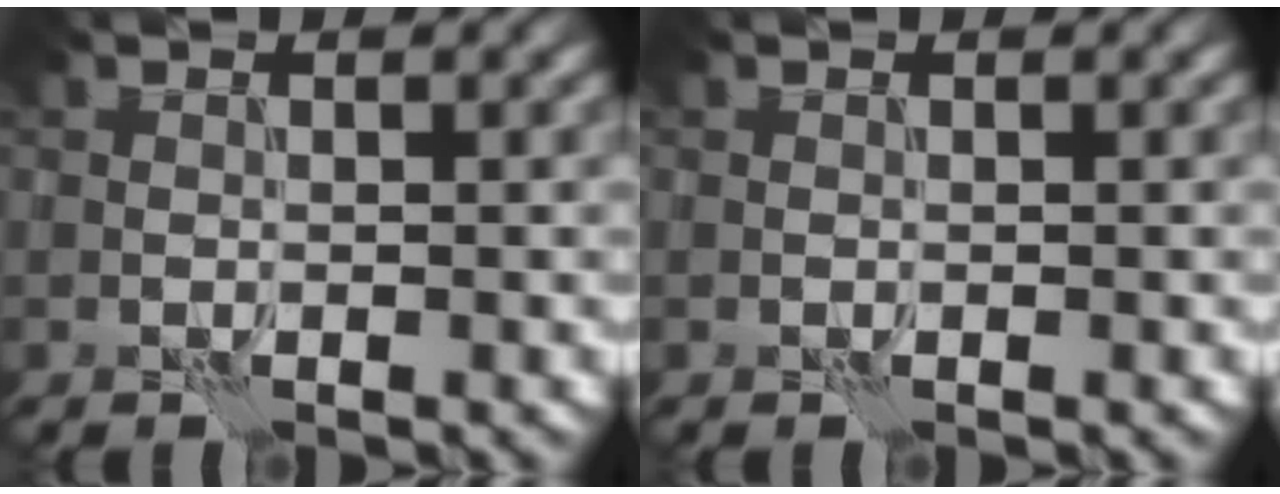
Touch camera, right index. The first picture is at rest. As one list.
[{"total": 0.0}]